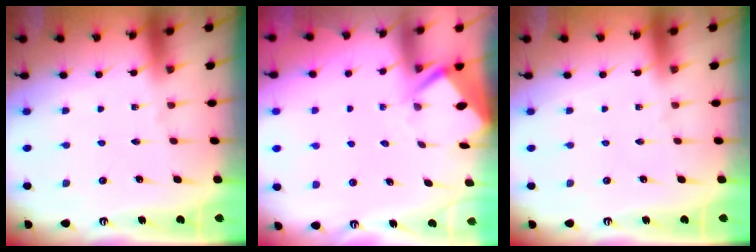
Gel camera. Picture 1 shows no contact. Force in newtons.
{"total": 3.4, "press": 3.4, "slide": 0.3}
{"total": 0.0}